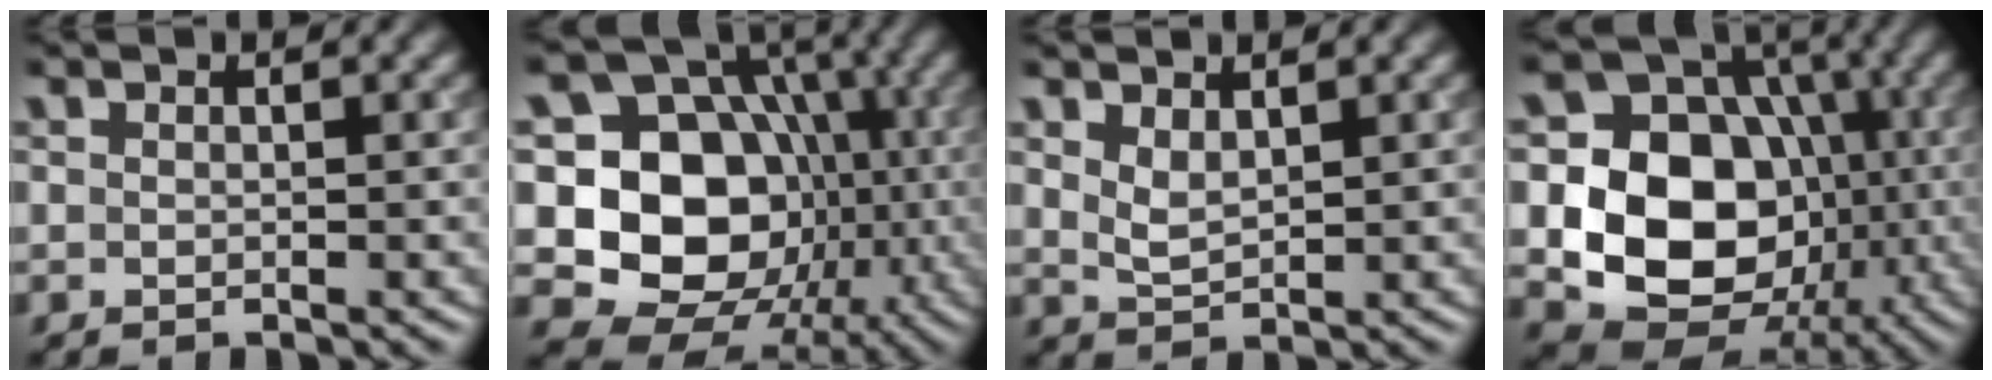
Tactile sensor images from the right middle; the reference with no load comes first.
{"total": 15.0, "force": [-1.5, 12.5, 8.2], "torque": [-0.124, -0.013, -0.038]}
{"total": 1.9, "force": [1.1, 0.9, 1.2], "torque": [-0.029, -0.002, 0.028]}
{"total": 14.3, "force": [-2.3, 12.0, 7.6], "torque": [-0.121, -0.022, -0.060]}